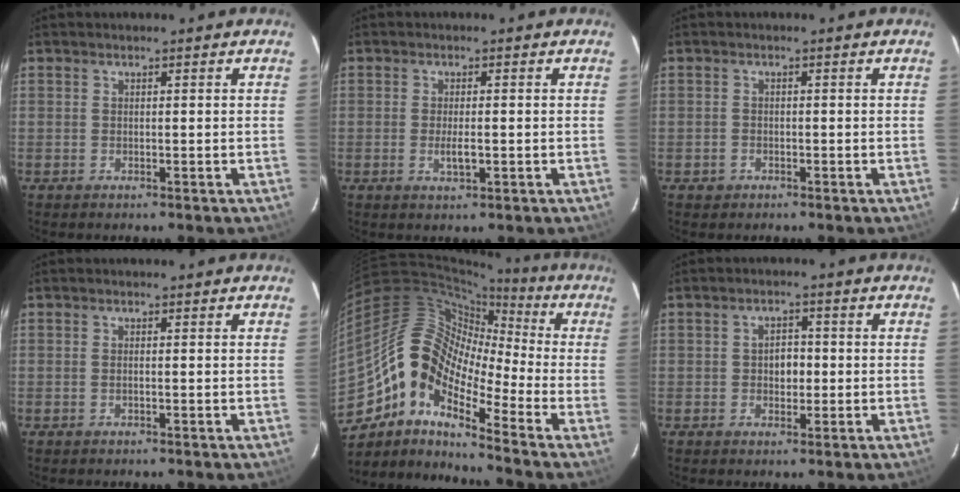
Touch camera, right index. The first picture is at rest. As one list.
[{"total": 2.9, "force": [-0.6, 0.8, 2.7], "torque": [-0.050, -0.006, -0.009]}, {"total": 1.6, "force": [-0.9, 1.3, 0.3], "torque": [-0.007, 0.003, -0.011]}, {"total": 0.6, "force": [-0.2, -0.1, 0.5], "torque": [-0.011, 0.001, -0.004]}, {"total": 14.4, "force": [-6.7, 6.8, 10.9], "torque": [-0.180, 0.009, -0.147]}, {"total": 3.1, "force": [-0.3, 2.4, 2.0], "torque": [-0.032, 0.010, -0.004]}]